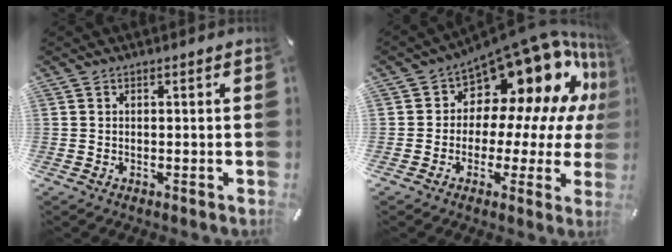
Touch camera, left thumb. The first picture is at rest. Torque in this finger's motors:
{"motor_torque": [1.76, 3.25, 0.59, -0.11, 0.10]}